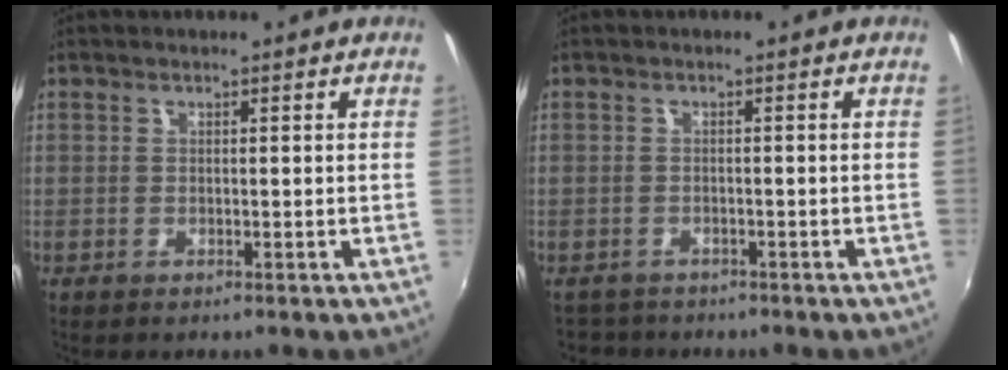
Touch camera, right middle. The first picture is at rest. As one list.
[{"total": 3.4, "force": [-3.0, 1.5, 0.2], "torque": [-0.015, -0.008, -0.051]}]